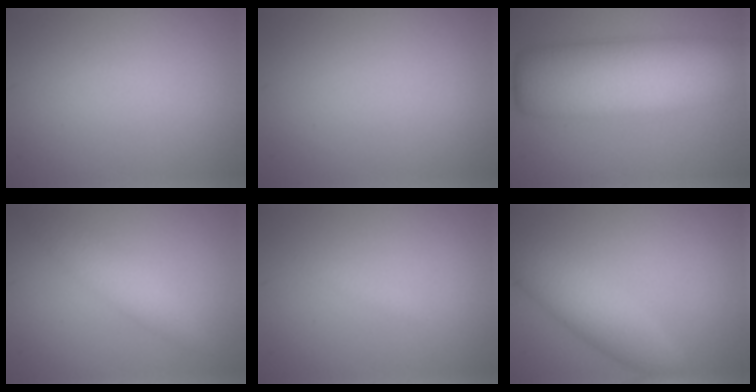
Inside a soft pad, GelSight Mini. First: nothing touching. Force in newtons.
{"total": 0.0}
{"total": 11.3, "press": 11.3, "slide": 0.3}
{"total": 2.9, "press": 2.9, "slide": 0.1}
{"total": 0.6, "press": 0.6, "slide": 0.1}
{"total": 4.5, "press": 4.5, "slide": 0.2}